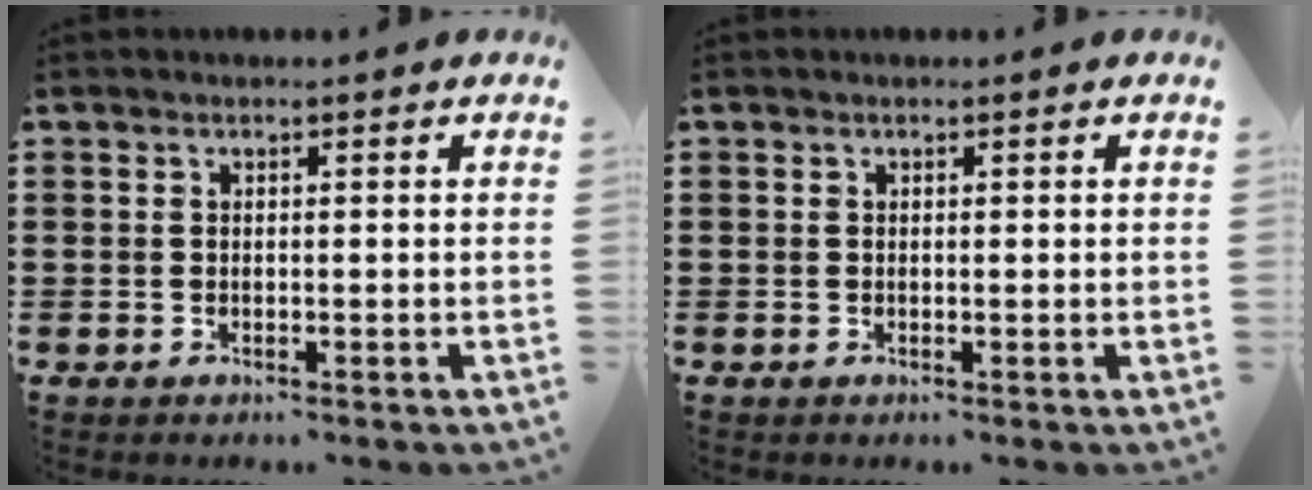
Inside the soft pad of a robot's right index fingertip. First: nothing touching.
{"total": 0.0}